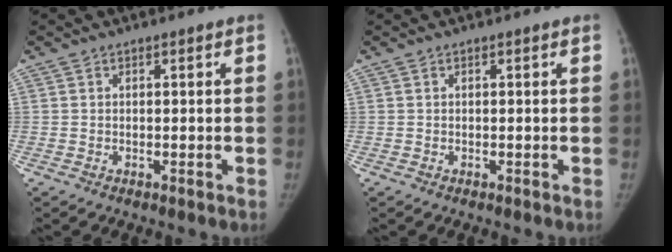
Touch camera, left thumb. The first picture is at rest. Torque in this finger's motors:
{"motor_torque": [-0.07, -0.05, 0.32, -0.10, 0.00]}